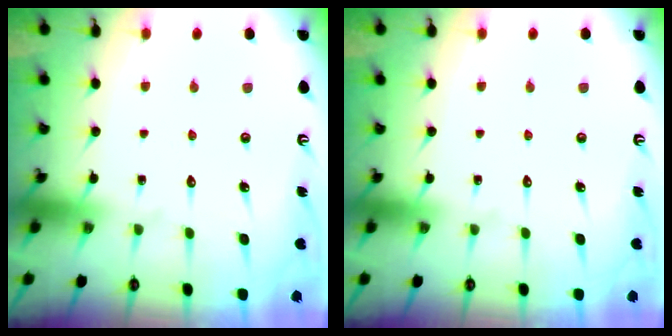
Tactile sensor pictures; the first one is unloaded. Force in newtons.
{"total": 0.0}